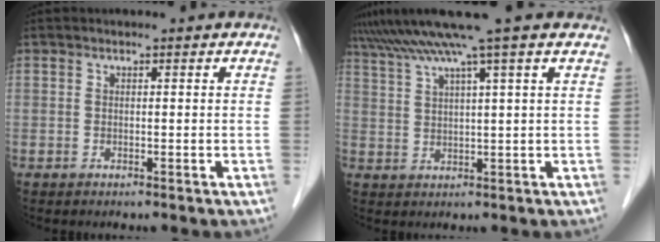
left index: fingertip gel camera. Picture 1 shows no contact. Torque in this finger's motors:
{"motor_torque": [0.98, -1.16, 0.80, 0.21]}